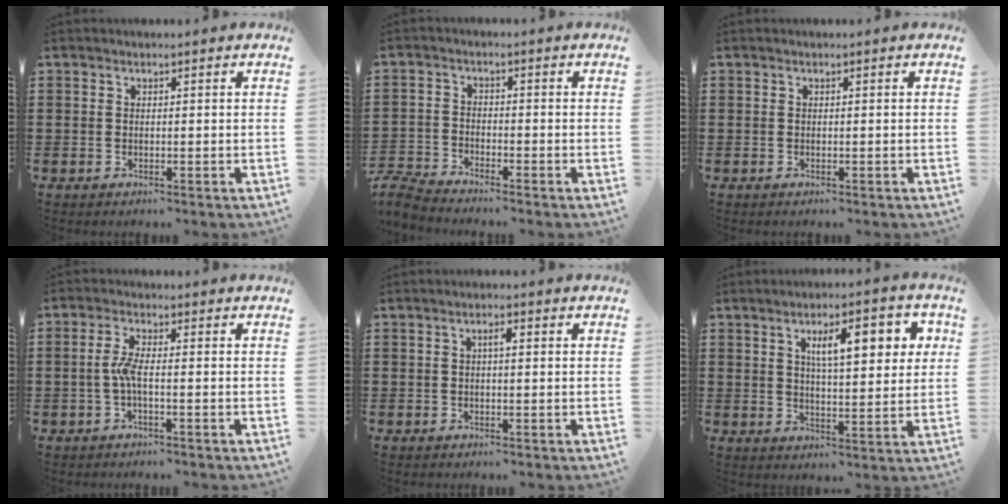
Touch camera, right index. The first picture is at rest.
{"total": 3.7, "force": [-3.7, 0.3, 0.5], "torque": [-0.033, -0.007, -0.083]}
{"total": 0.0}
{"total": 3.6, "force": [-0.9, 0.6, 3.5], "torque": [-0.087, -0.006, -0.025]}
{"total": 1.6, "force": [0.1, 0.4, 1.5], "torque": [-0.029, 0.003, 0.001]}
{"total": 8.7, "force": [3.2, 2.9, 7.5], "torque": [-0.128, 0.002, 0.047]}